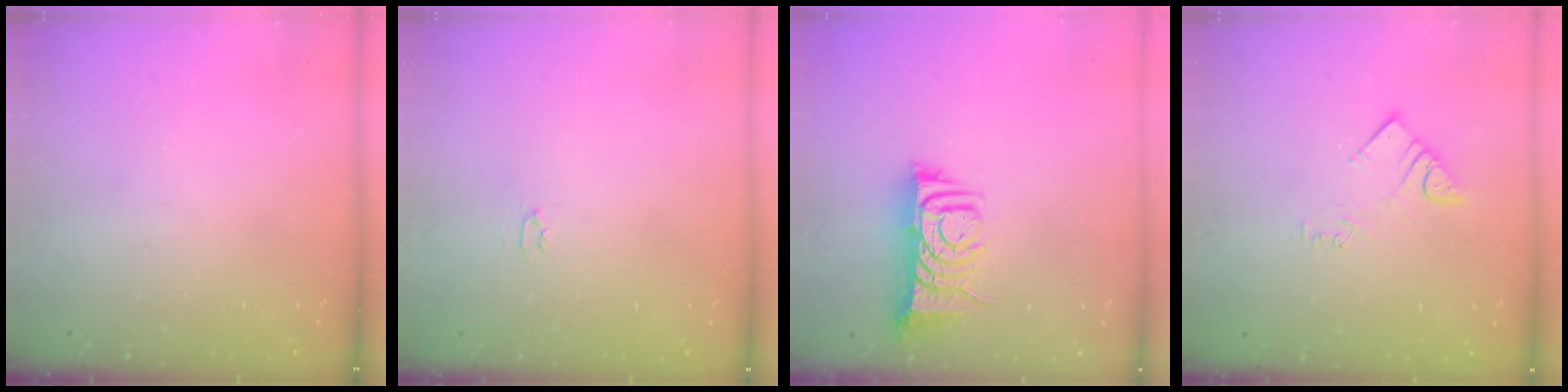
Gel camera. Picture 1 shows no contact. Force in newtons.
{"total": 2.0, "press": 2.0, "slide": 0.3}
{"total": 7.9, "press": 7.9, "slide": 1.0}
{"total": 3.1, "press": 3.0, "slide": 0.5}